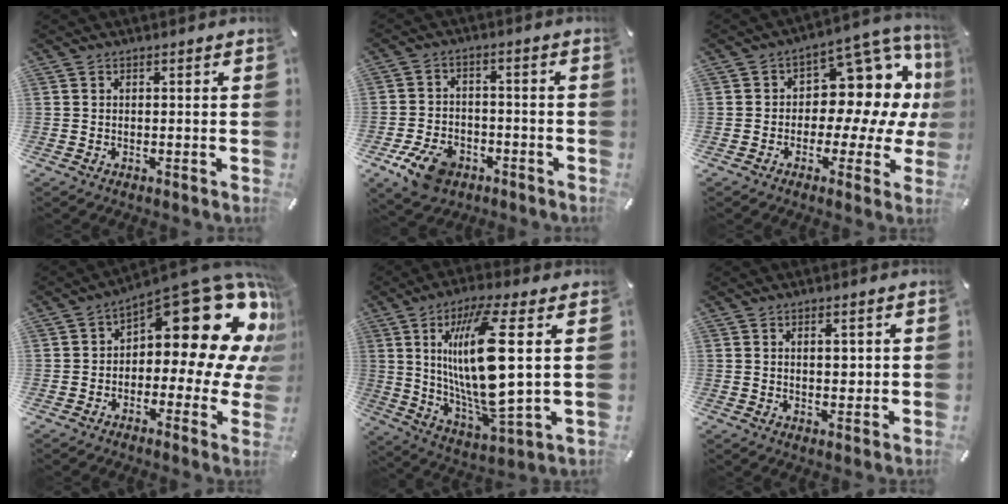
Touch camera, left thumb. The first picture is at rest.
{"total": 9.3, "force": [-5.2, 6.1, 4.7], "torque": [-0.088, 0.025, -0.093]}
{"total": 12.0, "force": [3.9, 8.3, 7.8], "torque": [-0.100, -0.050, 0.068]}
{"total": 21.9, "force": [10.1, 9.9, 16.7], "torque": [-0.213, -0.084, 0.170]}
{"total": 20.6, "force": [4.9, 5.2, 19.3], "torque": [-0.396, -0.029, 0.060]}
{"total": 2.8, "force": [0.7, 1.7, 2.2], "torque": [-0.030, 0.000, 0.007]}